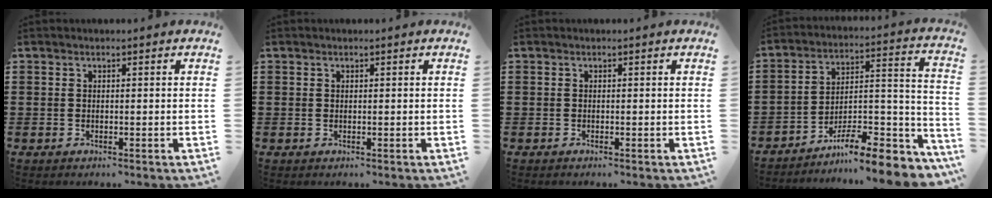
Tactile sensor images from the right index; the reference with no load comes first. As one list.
[{"total": 0.0}, {"total": 0.0}, {"total": 8.8, "force": [-7.1, 1.7, 4.9], "torque": [-0.066, 0.013, -0.134]}]